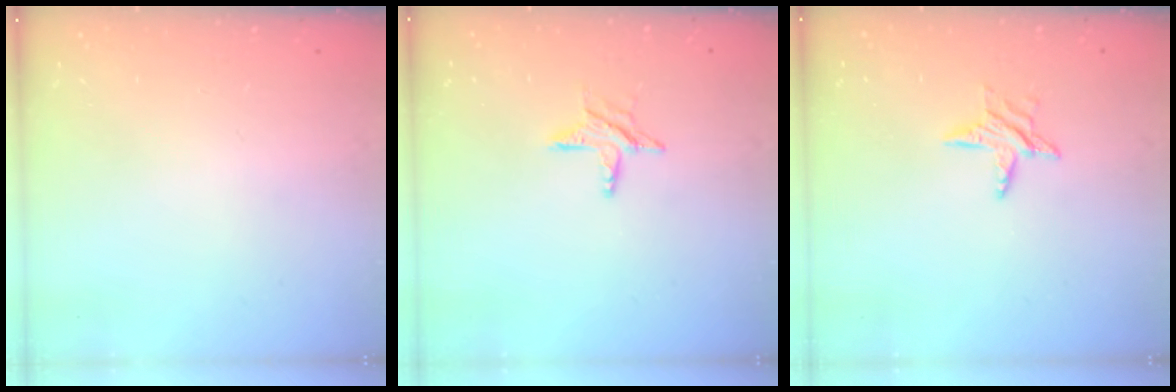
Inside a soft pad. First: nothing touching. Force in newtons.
{"total": 6.7, "press": 6.7, "slide": 0.5}
{"total": 6.2, "press": 6.2, "slide": 0.4}